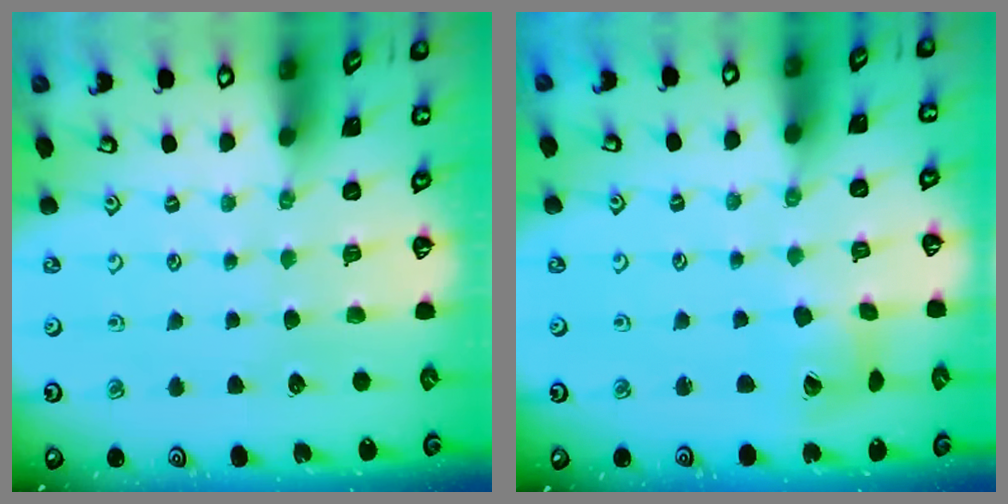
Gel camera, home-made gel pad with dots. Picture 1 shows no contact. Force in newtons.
{"total": 5.8, "press": 5.7, "slide": 0.7}